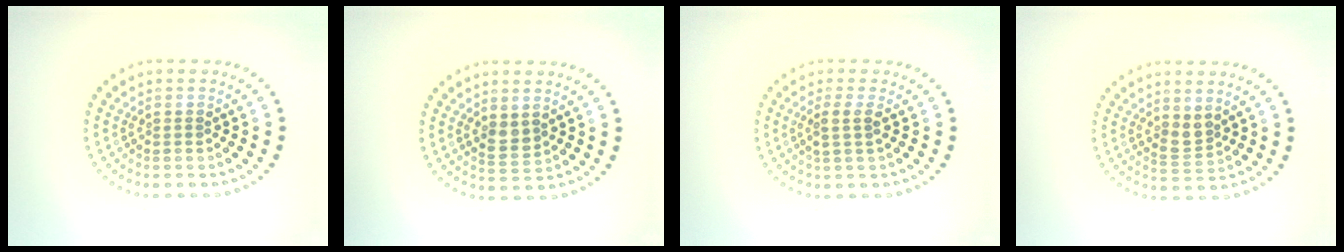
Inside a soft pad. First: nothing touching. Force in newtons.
{"total": 1.7, "press": 1.6, "slide": 0.6}
{"total": 1.5, "press": 1.2, "slide": 0.8}
{"total": 1.8, "press": 1.5, "slide": 1.0}